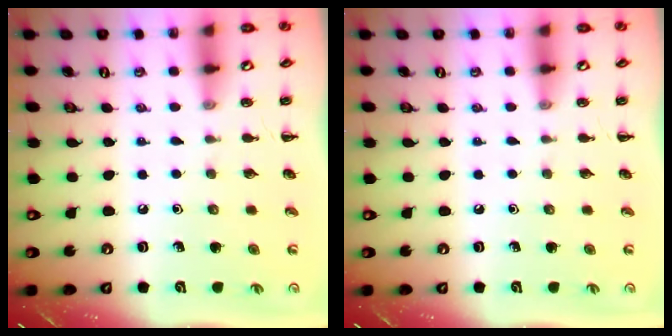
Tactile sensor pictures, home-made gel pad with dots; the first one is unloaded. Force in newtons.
{"total": 0.0}